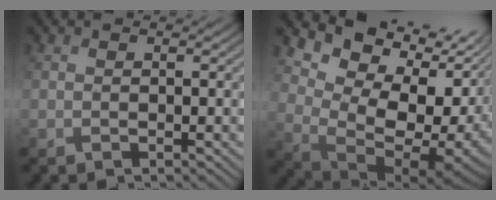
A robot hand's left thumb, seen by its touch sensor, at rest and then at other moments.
{"total": 12.7, "force": [4.4, 8.6, 8.1], "torque": [-0.175, 0.014, 0.093]}